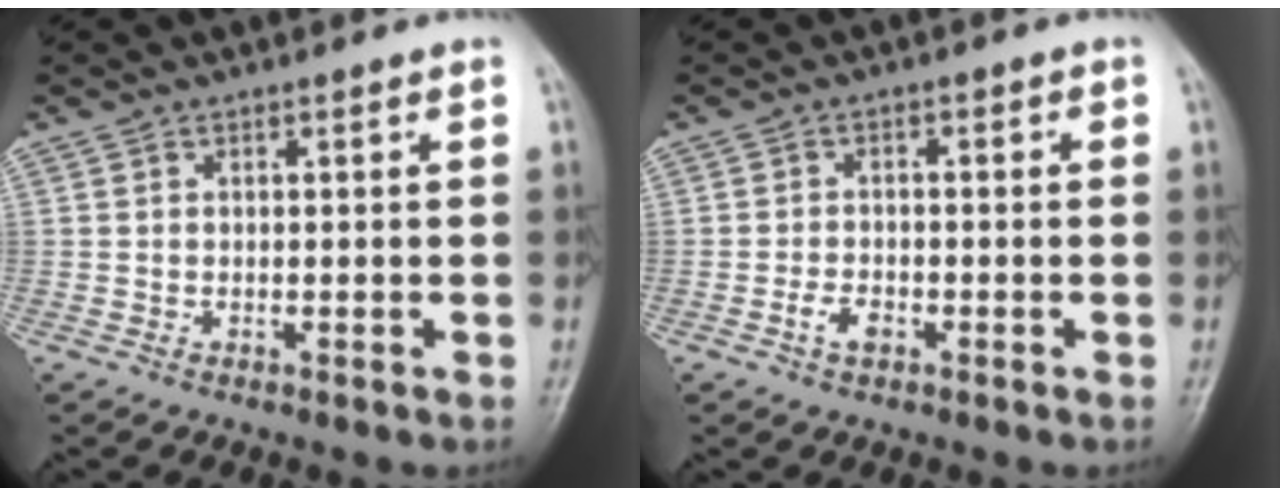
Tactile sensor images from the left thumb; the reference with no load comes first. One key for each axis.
{"total": 3.0, "fx": -1.7, "fy": 1.8, "fz": 1.6, "tx": -0.027, "ty": 0.012, "tz": -0.030}